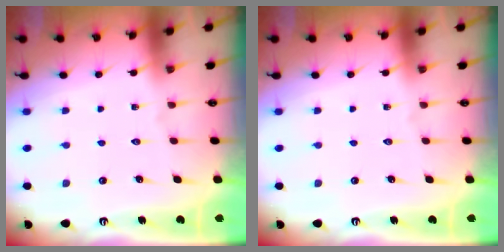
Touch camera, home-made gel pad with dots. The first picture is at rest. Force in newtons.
{"total": 0.0}